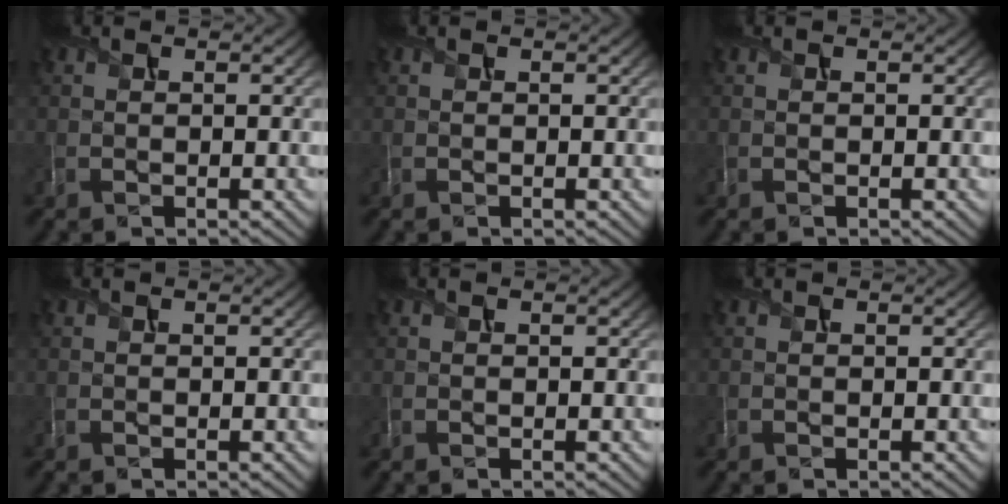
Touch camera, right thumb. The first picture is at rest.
{"total": 0.0}
{"total": 0.0}
{"total": 0.0}
{"total": 0.0}
{"total": 0.0}